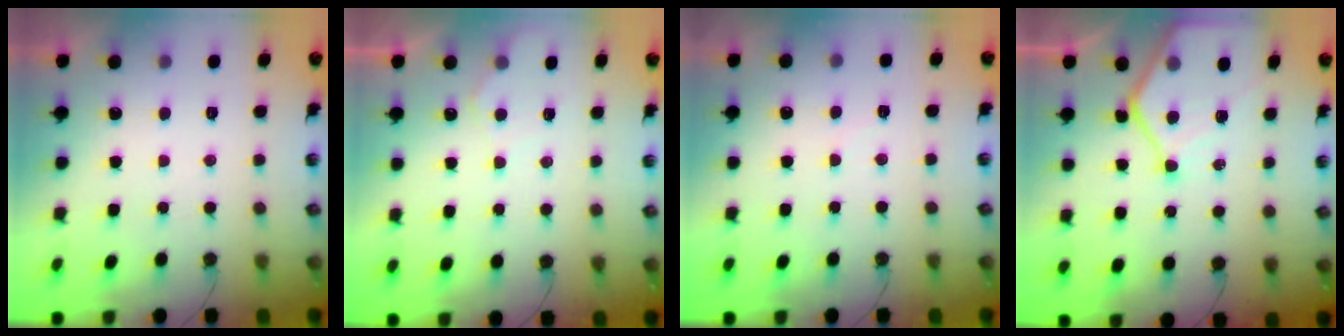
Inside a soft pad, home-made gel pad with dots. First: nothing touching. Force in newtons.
{"total": 6.2, "press": 6.2, "slide": 0.7}
{"total": 4.4, "press": 4.3, "slide": 0.7}
{"total": 12.2, "press": 12.2, "slide": 1.2}